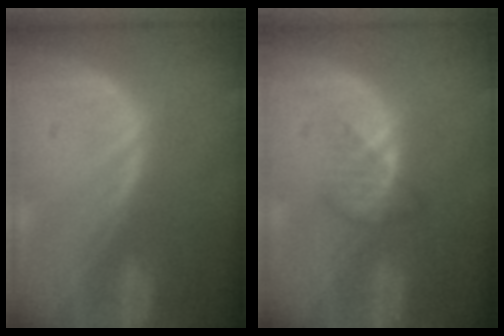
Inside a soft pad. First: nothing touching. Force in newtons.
{"total": 2.5, "press": 2.5, "slide": 0.4}